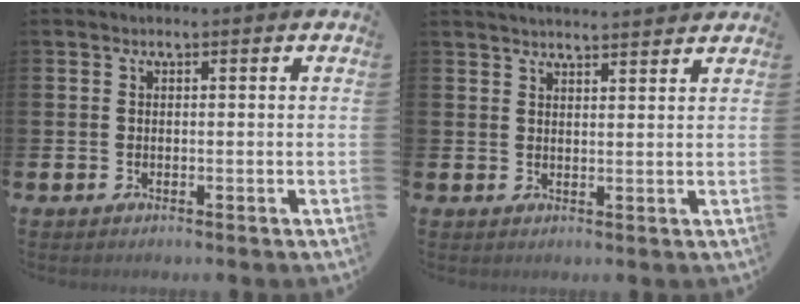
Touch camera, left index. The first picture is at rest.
{"total": 1.3, "force": [1.3, 0.0, 0.2], "torque": [-0.002, -0.004, 0.024]}